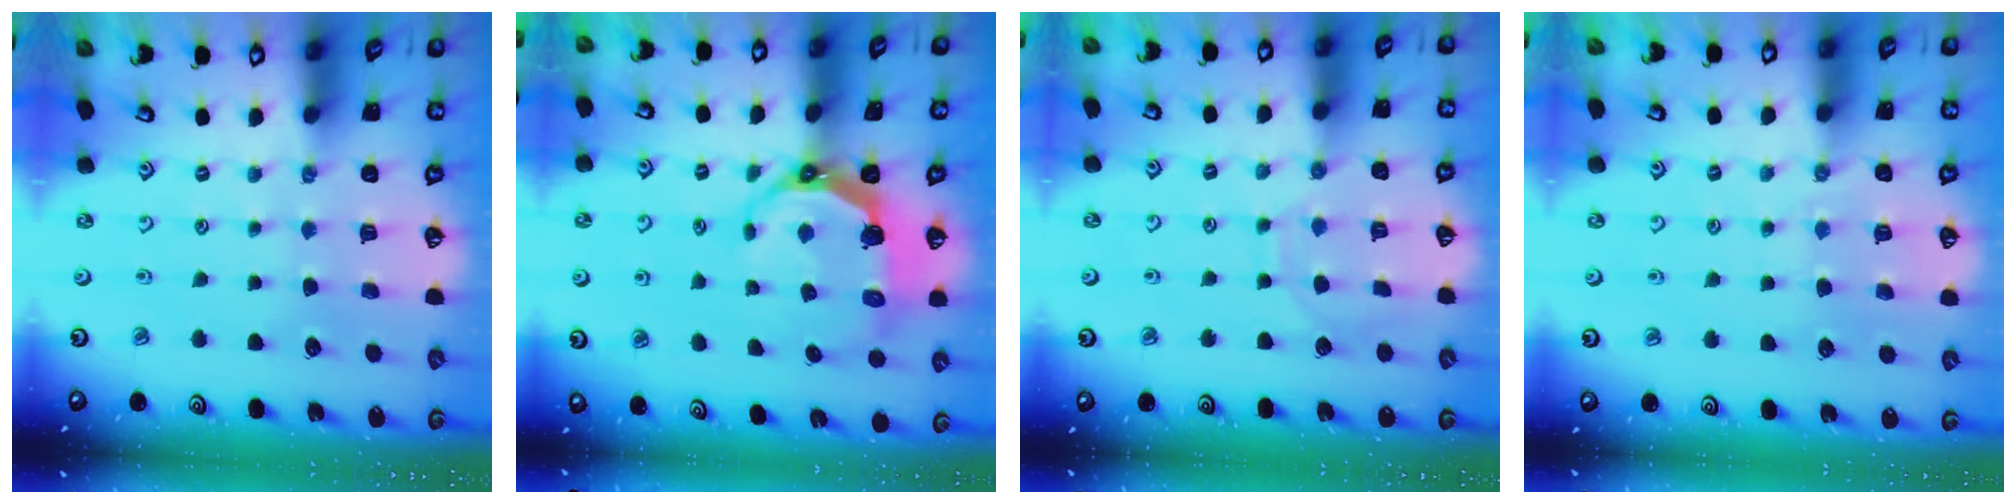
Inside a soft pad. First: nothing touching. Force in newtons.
{"total": 7.9, "press": 6.3, "slide": 4.8}
{"total": 6.0, "press": 6.0, "slide": 0.5}
{"total": 2.8, "press": 2.8, "slide": 0.3}